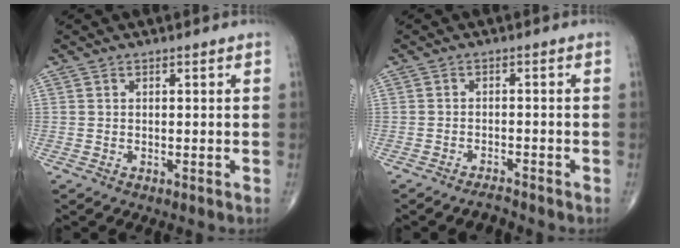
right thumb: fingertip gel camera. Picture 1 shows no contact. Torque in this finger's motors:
{"motor_torque": [1.27, 0.26, 0.04, -0.42, 0.02]}